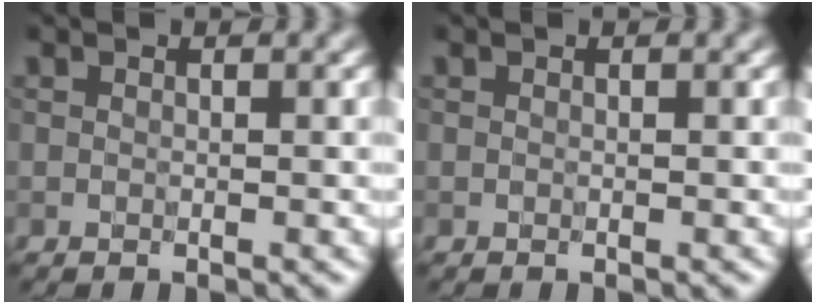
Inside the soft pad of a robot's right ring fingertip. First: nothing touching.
{"total": 0.0}